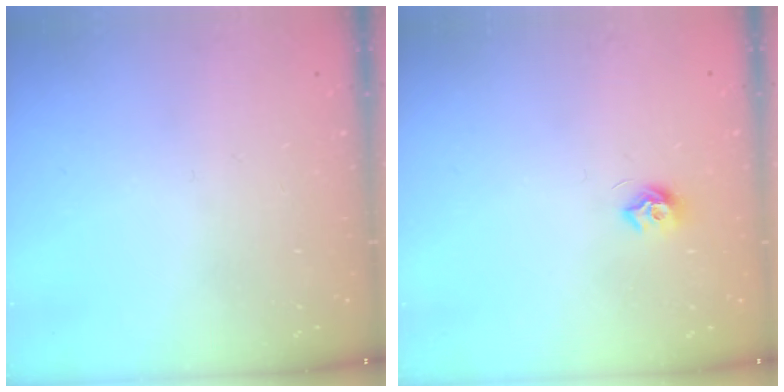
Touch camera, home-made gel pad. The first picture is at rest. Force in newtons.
{"total": 7.6, "press": 7.6, "slide": 0.8}